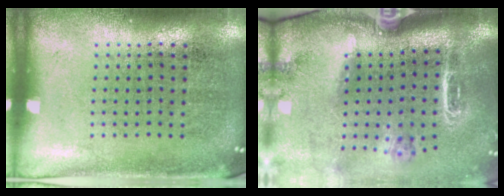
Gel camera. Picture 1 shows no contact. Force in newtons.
{"total": 2.6, "press": 1.9, "slide": 1.7}